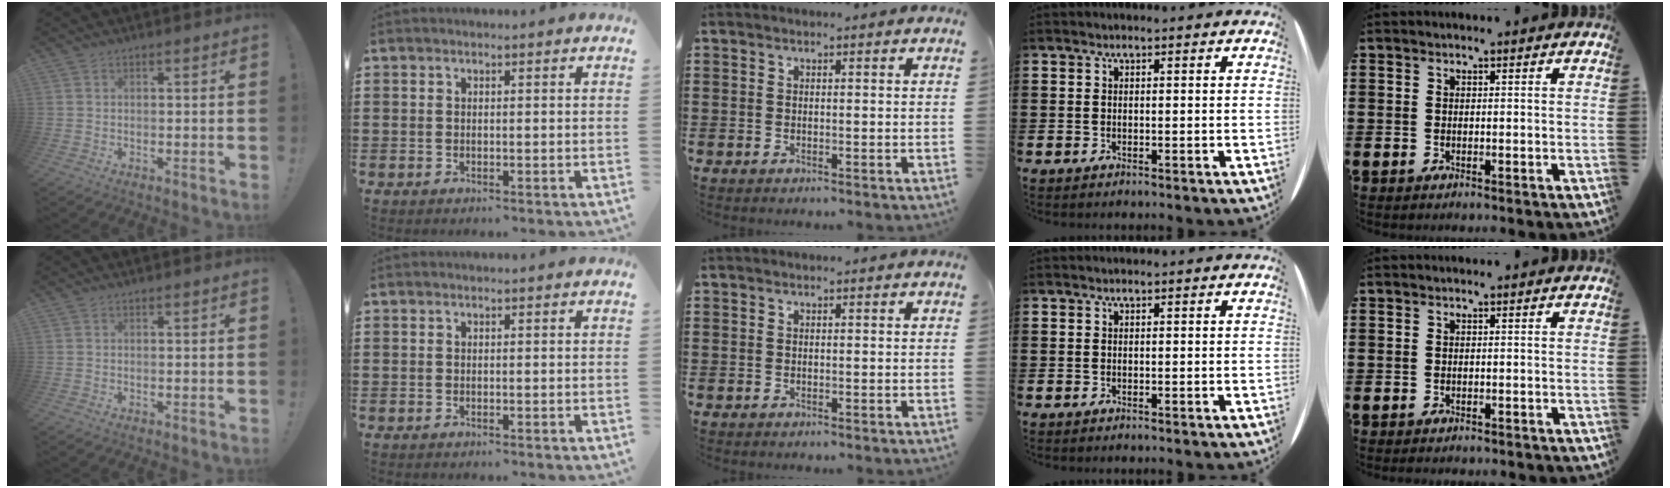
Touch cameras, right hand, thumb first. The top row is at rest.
{"little": {"total": 0.7, "force": [-0.7, 0.1, 0.0], "torque": [-0.003, -0.003, -0.013]}}